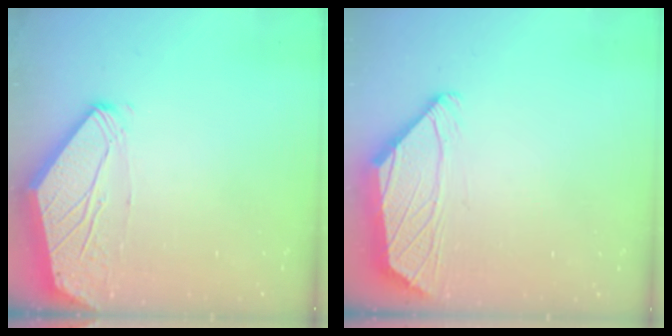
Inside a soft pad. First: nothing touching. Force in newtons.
{"total": 1.8, "press": 1.6, "slide": 0.8}